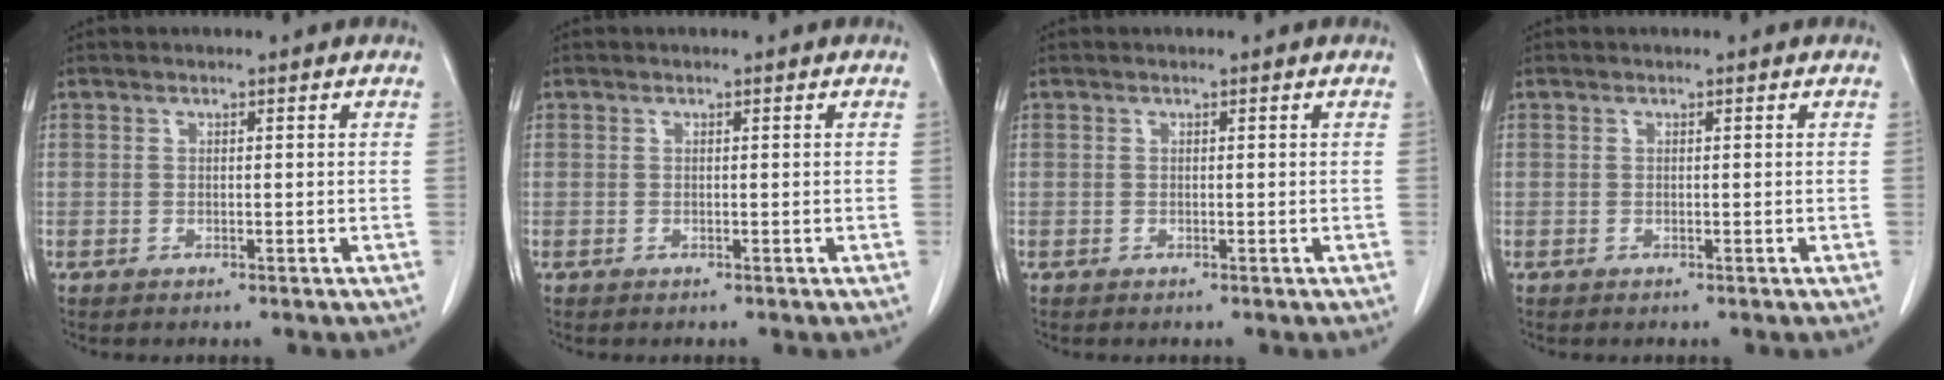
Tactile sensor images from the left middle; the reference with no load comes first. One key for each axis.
{"total": 0.0}
{"total": 0.0}
{"total": 0.0}